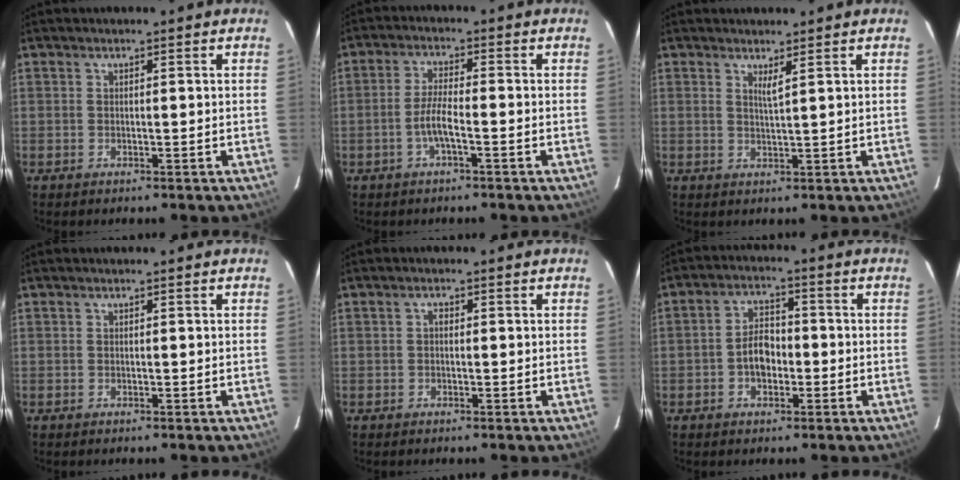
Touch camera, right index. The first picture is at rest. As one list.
[{"total": 3.7, "force": [-1.6, 0.3, 3.3], "torque": [-0.072, 0.005, -0.031]}, {"total": 1.7, "force": [1.1, -0.3, 1.2], "torque": [-0.019, -0.002, 0.021]}, {"total": 0.0}, {"total": 0.8, "force": [-0.1, 0.6, 0.5], "torque": [-0.008, 0.005, -0.005]}, {"total": 5.3, "force": [-1.4, 3.4, 3.7], "torque": [-0.067, 0.016, -0.021]}]